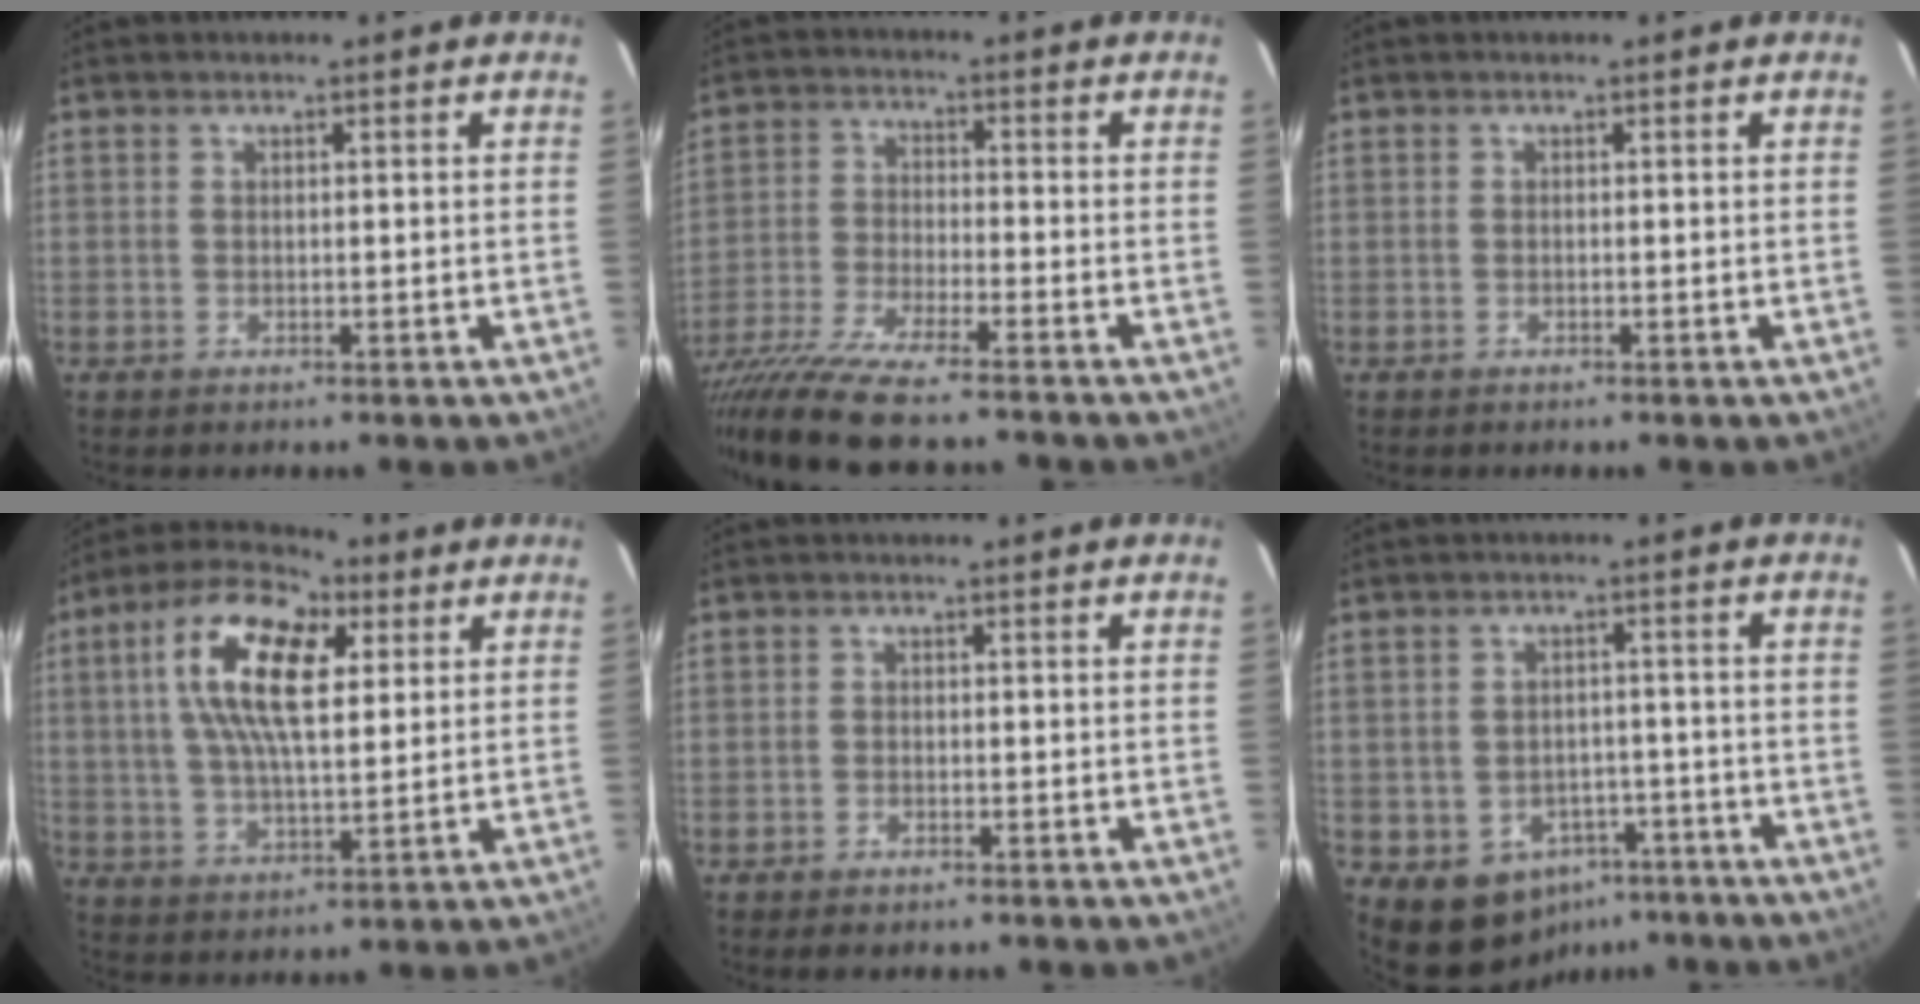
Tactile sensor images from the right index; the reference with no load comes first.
{"total": 16.7, "force": [-14.1, 1.5, 8.9], "torque": [-0.198, -0.046, -0.261]}
{"total": 0.0}
{"total": 15.6, "force": [5.1, 6.9, 13.1], "torque": [-0.250, 0.027, 0.081]}
{"total": 2.1, "force": [-1.8, 0.9, 0.6], "torque": [-0.022, -0.001, -0.032]}
{"total": 8.7, "force": [-5.4, 6.4, 2.3], "torque": [-0.050, 0.022, -0.051]}